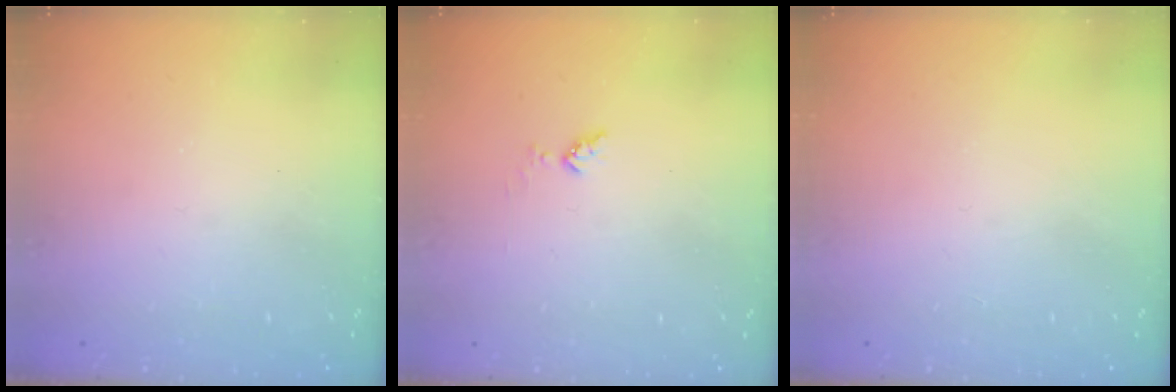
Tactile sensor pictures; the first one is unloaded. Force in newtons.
{"total": 4.4, "press": 4.4, "slide": 0.5}
{"total": 0.0}